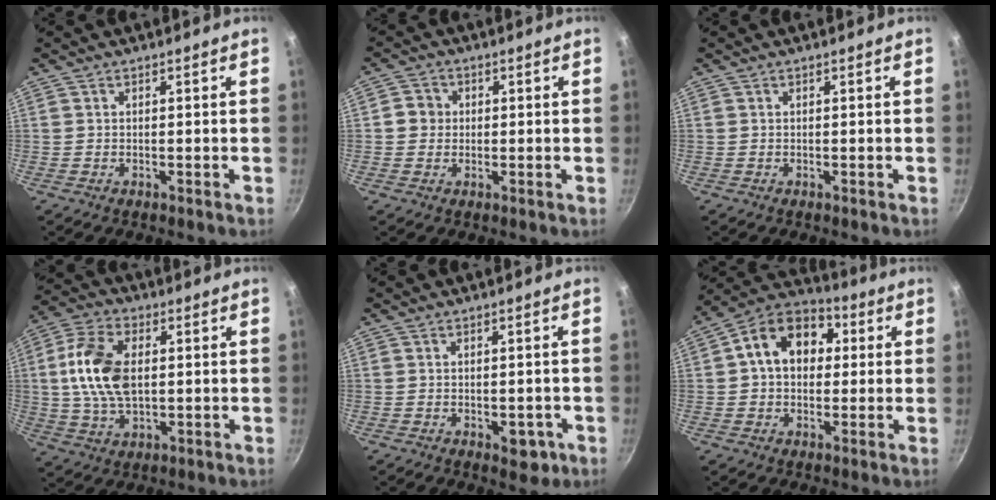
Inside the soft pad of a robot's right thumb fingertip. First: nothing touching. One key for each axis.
{"total": 3.5, "fx": 0.1, "fy": 3.4, "fz": 1.0, "tx": 0.005, "ty": 0.007, "tz": -0.006}
{"total": 0.0}
{"total": 13.6, "fx": 1.3, "fy": 8.3, "fz": 10.8, "tx": -0.196, "ty": 0.010, "tz": 0.018}
{"total": 4.5, "fx": -1.6, "fy": 2.5, "fz": 3.3, "tx": -0.022, "ty": 0.007, "tz": -0.014}
{"total": 13.9, "fx": 2.4, "fy": 10.3, "fz": 9.0, "tx": -0.109, "ty": 0.029, "tz": 0.017}